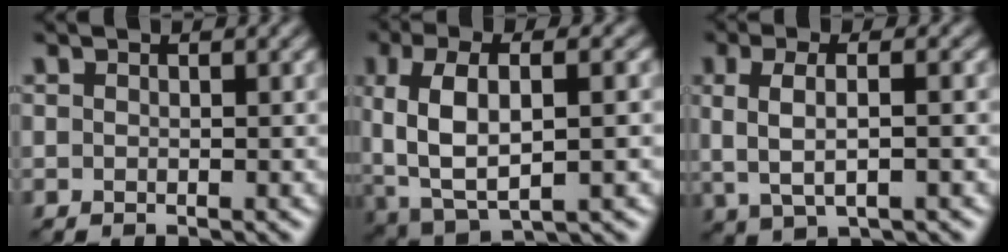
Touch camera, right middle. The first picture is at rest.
{"total": 7.6, "force": [0.4, 3.5, 6.7], "torque": [-0.135, 0.001, 0.007]}
{"total": 3.6, "force": [0.2, 1.3, 3.3], "torque": [-0.069, 0.000, 0.005]}